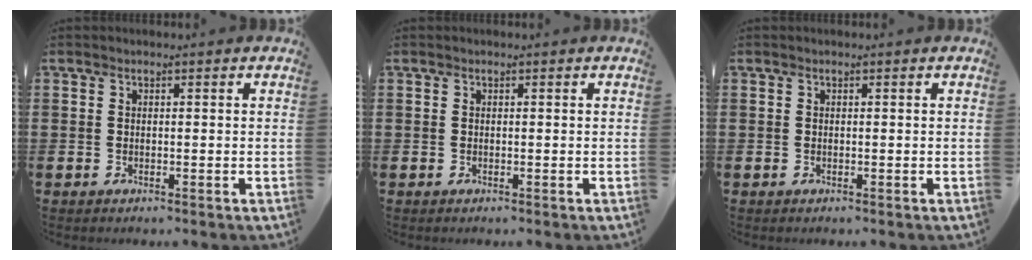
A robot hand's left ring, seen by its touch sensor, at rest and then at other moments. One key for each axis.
{"total": 0.0}
{"total": 0.0}